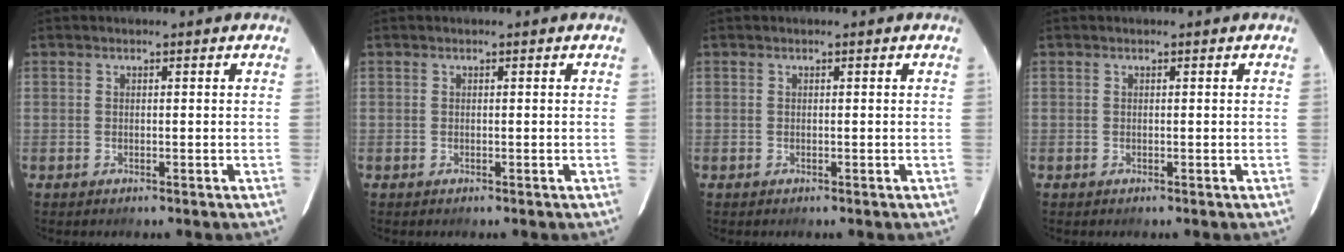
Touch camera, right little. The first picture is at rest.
{"total": 0.0}
{"total": 0.0}
{"total": 0.0}